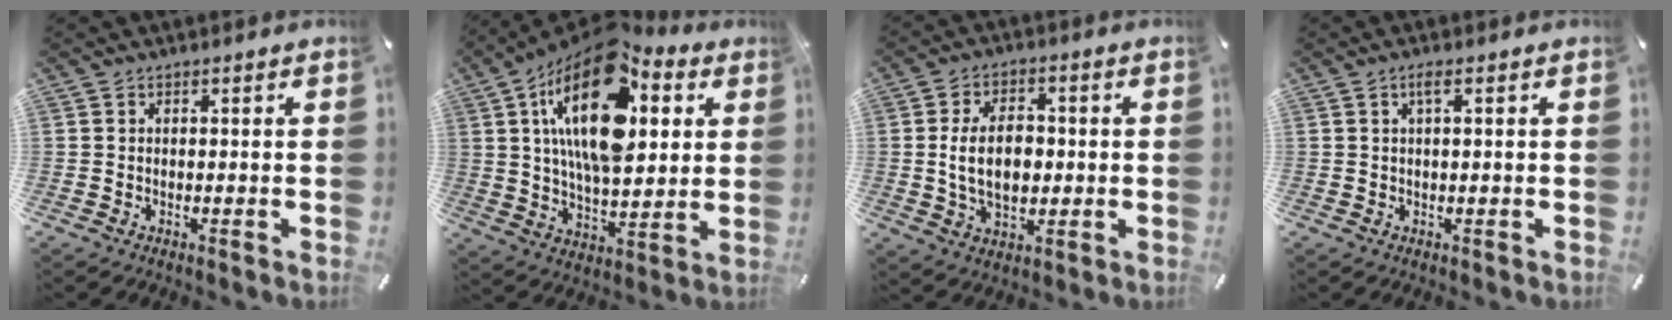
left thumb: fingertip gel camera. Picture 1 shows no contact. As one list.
[{"total": 23.6, "force": [8.7, 12.4, 18.1], "torque": [-0.322, -0.028, 0.140]}, {"total": 10.8, "force": [0.1, 7.1, 8.1], "torque": [-0.159, 0.005, -0.001]}, {"total": 2.2, "force": [0.7, 0.4, 2.1], "torque": [-0.044, 0.003, 0.011]}]